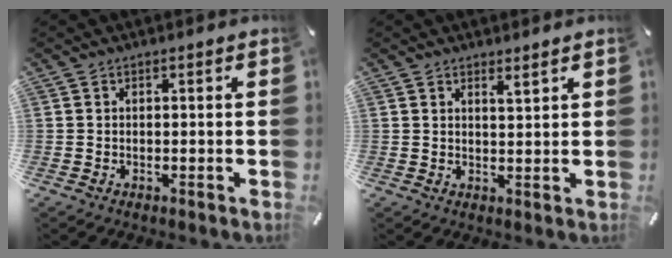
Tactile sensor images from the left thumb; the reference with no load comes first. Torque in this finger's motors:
{"motor_torque": [0.20, 0.16, 0.07, -0.22, 0.03]}